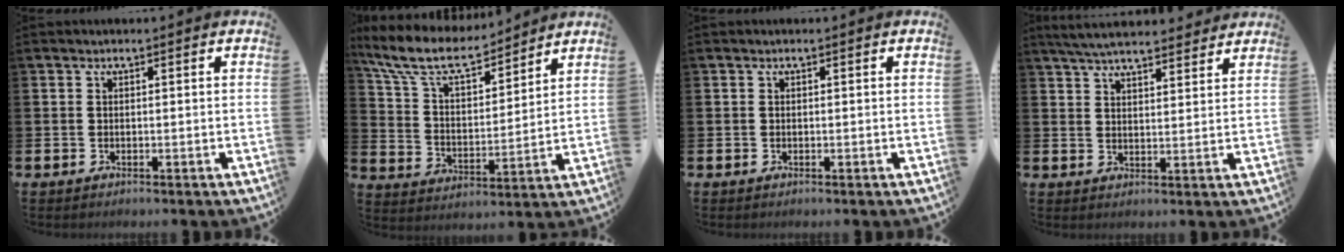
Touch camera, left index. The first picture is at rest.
{"total": 9.8, "force": [8.6, 2.9, 3.8], "torque": [-0.110, -0.048, 0.152]}
{"total": 0.0}
{"total": 5.4, "force": [5.2, 0.8, 1.3], "torque": [-0.033, -0.025, 0.093]}